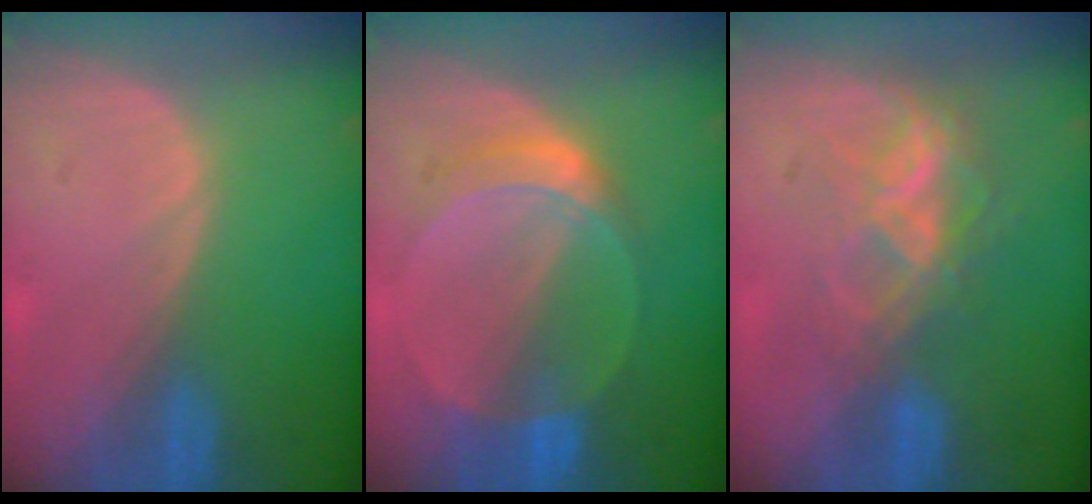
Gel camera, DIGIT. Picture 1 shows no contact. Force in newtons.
{"total": 6.1, "press": 5.6, "slide": 2.4}
{"total": 7.3, "press": 6.1, "slide": 3.9}